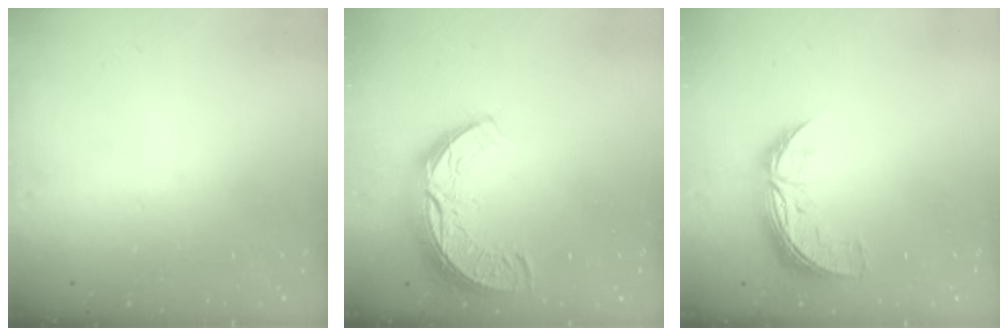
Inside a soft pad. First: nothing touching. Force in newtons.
{"total": 11.4, "press": 11.4, "slide": 0.8}
{"total": 9.3, "press": 9.3, "slide": 0.5}